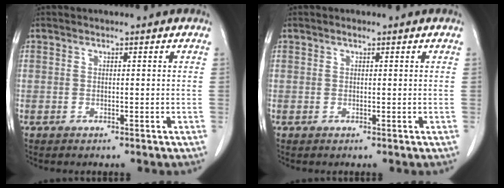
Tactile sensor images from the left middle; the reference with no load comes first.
{"total": 0.6, "force": [0.4, 0.2, 0.4], "torque": [-0.010, 0.000, 0.007]}